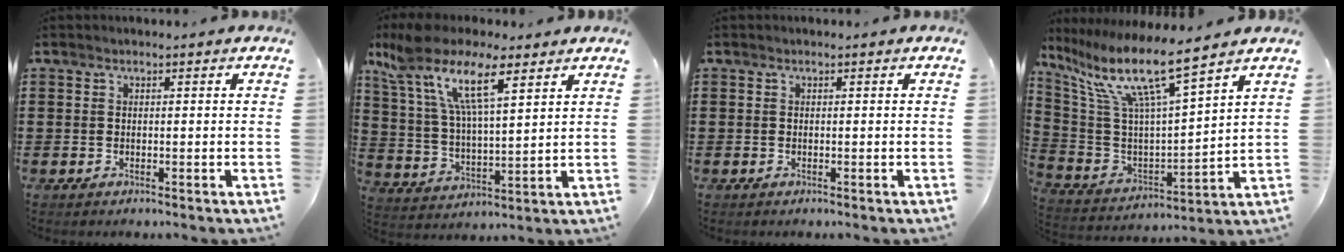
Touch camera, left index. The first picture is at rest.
{"total": 12.3, "force": [7.6, 3.7, 8.9], "torque": [-0.205, -0.024, 0.134]}
{"total": 0.0}
{"total": 12.1, "force": [8.2, 1.7, 8.7], "torque": [-0.194, -0.047, 0.135]}